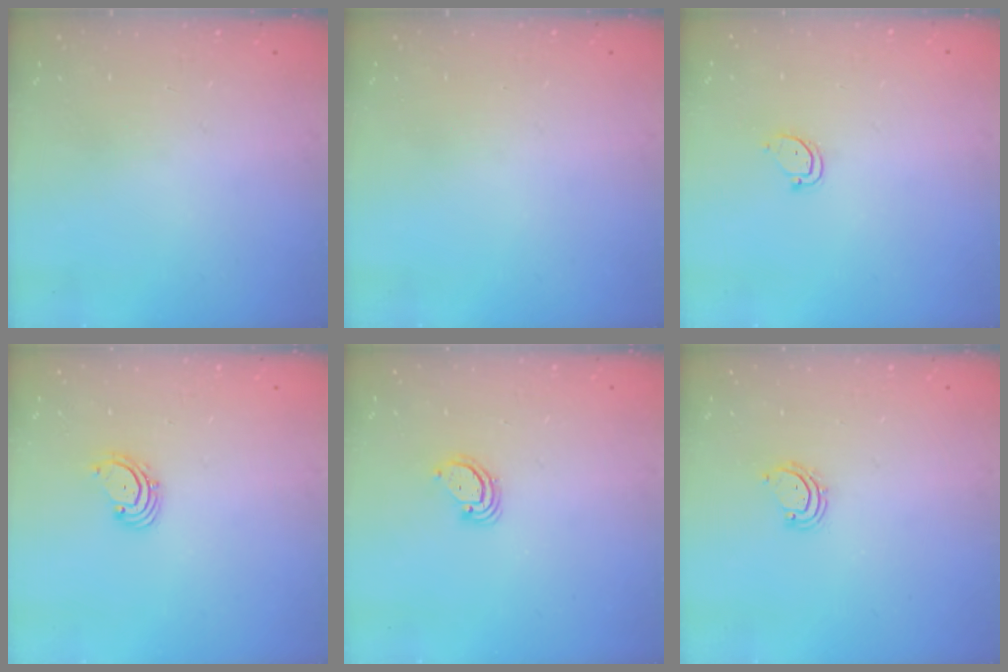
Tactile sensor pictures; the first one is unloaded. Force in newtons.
{"total": 0.0}
{"total": 3.4, "press": 3.4, "slide": 0.2}
{"total": 2.2, "press": 2.1, "slide": 0.7}
{"total": 3.2, "press": 3.2, "slide": 0.3}
{"total": 3.7, "press": 3.6, "slide": 0.5}